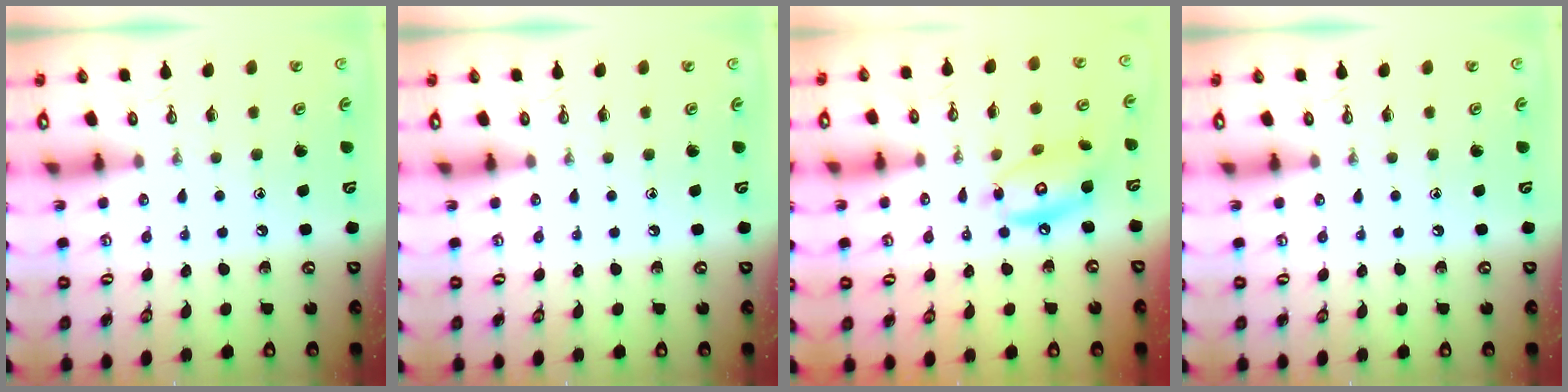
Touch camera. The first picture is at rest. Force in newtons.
{"total": 0.0}
{"total": 12.5, "press": 12.5, "slide": 0.9}
{"total": 0.0}